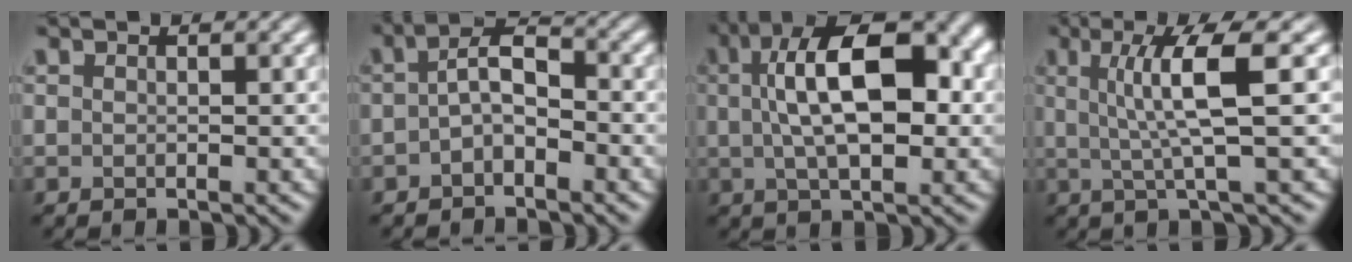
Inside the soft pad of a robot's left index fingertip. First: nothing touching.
{"total": 3.1, "force": [-0.8, 1.5, 2.6], "torque": [-0.047, 0.011, -0.021]}
{"total": 11.5, "force": [1.8, 5.0, 10.2], "torque": [-0.158, 0.022, 0.023]}
{"total": 5.4, "force": [1.0, 0.8, 5.3], "torque": [-0.096, 0.005, 0.022]}